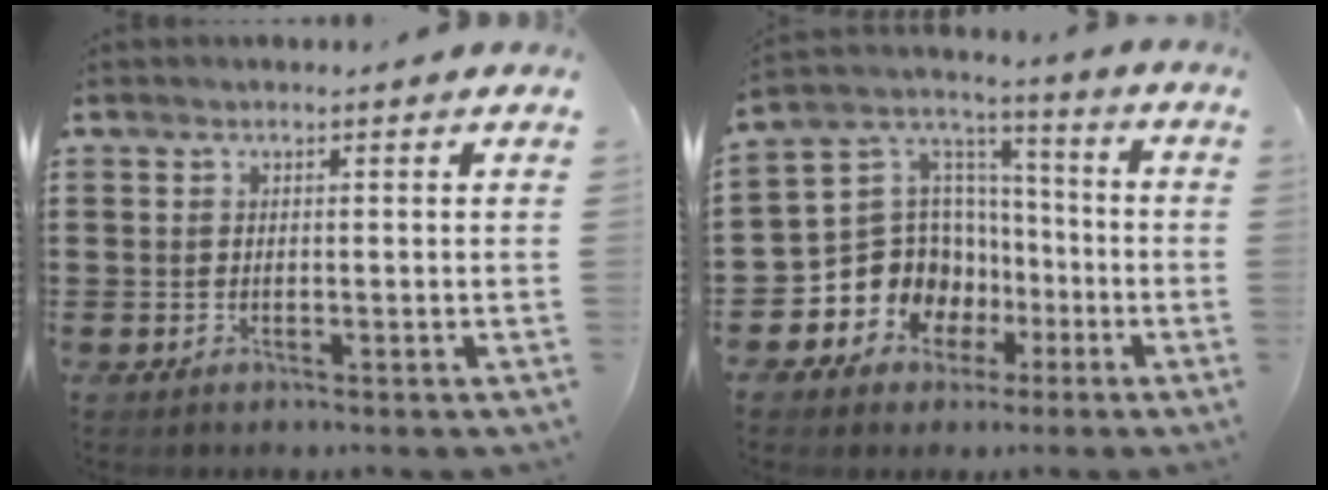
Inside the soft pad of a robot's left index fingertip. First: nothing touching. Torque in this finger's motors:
{"motor_torque": [1.32, 0.82, 0.47, 0.04]}